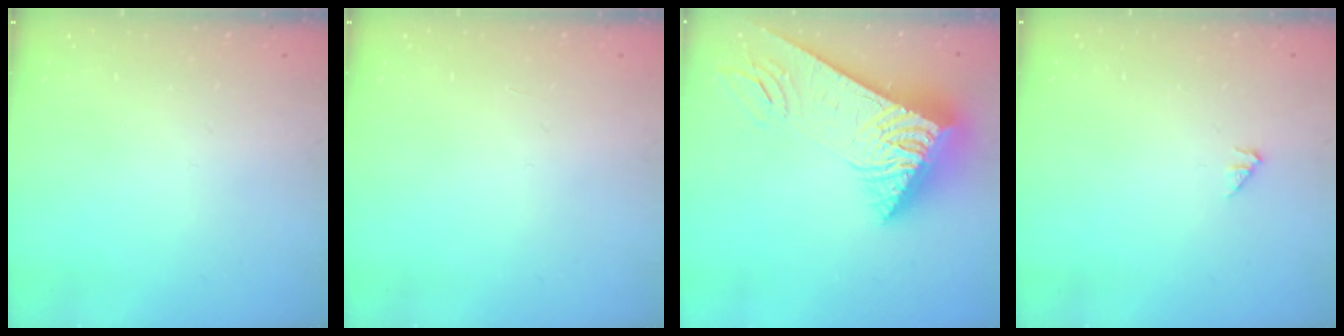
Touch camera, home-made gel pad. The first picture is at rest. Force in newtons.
{"total": 0.0}
{"total": 9.5, "press": 9.4, "slide": 1.0}
{"total": 0.0}